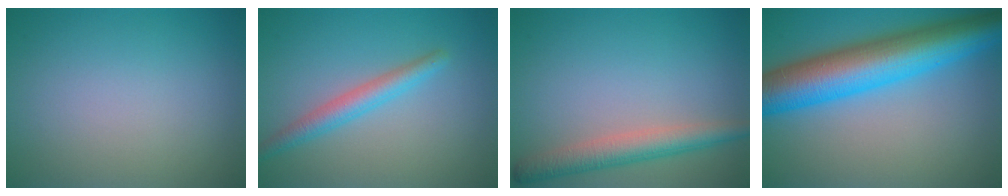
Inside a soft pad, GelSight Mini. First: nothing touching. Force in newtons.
{"total": 2.7, "press": 2.7, "slide": 0.1}
{"total": 3.8, "press": 3.8, "slide": 0.2}
{"total": 11.0, "press": 11.0, "slide": 0.2}